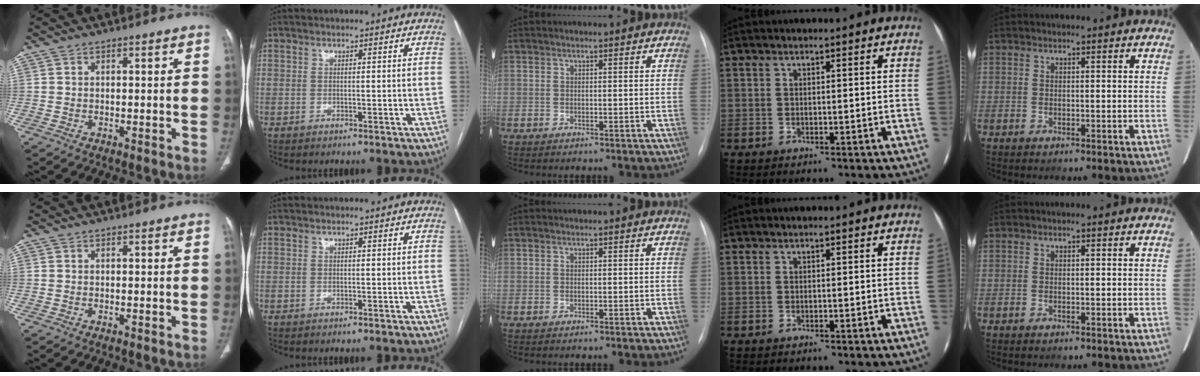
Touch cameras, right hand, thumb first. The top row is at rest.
{}